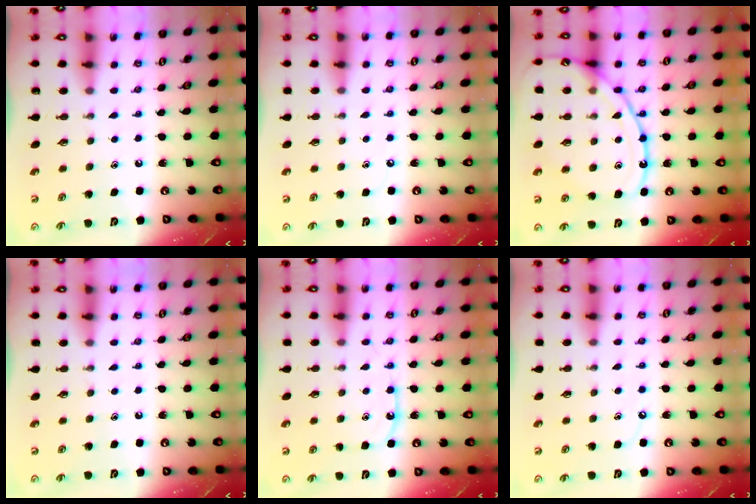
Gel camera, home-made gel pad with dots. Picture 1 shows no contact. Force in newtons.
{"total": 2.5, "press": 2.5, "slide": 0.4}
{"total": 13.7, "press": 13.7, "slide": 1.1}
{"total": 0.0}
{"total": 8.2, "press": 8.1, "slide": 0.9}
{"total": 4.8, "press": 4.8, "slide": 0.6}